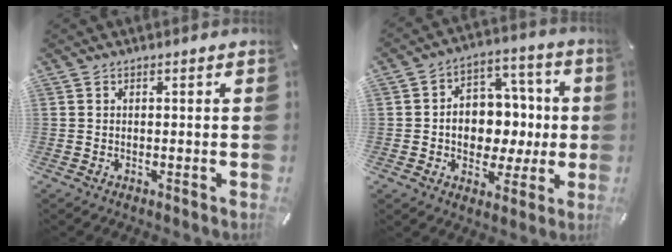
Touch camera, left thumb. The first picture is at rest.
{"total": 11.1, "force": [-1.0, 9.6, 5.4], "torque": [-0.072, 0.010, -0.008]}